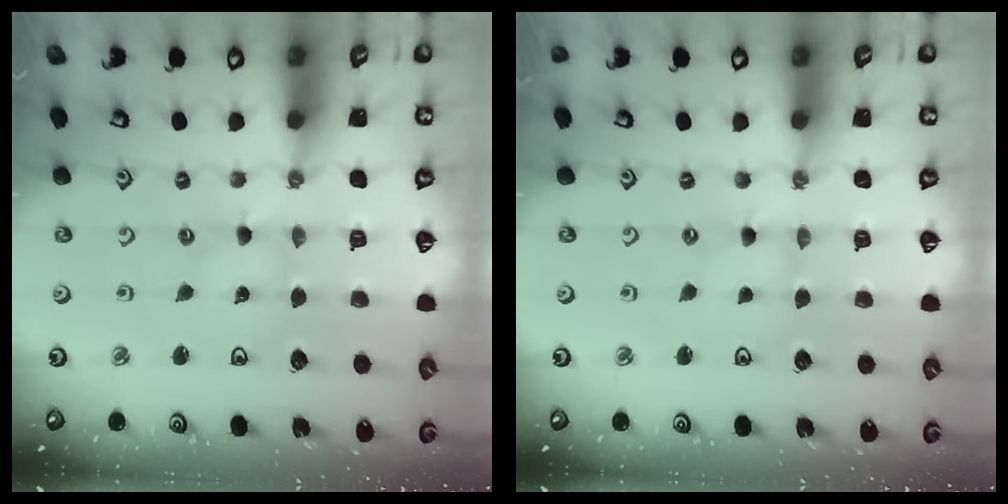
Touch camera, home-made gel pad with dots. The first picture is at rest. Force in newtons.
{"total": 0.0}